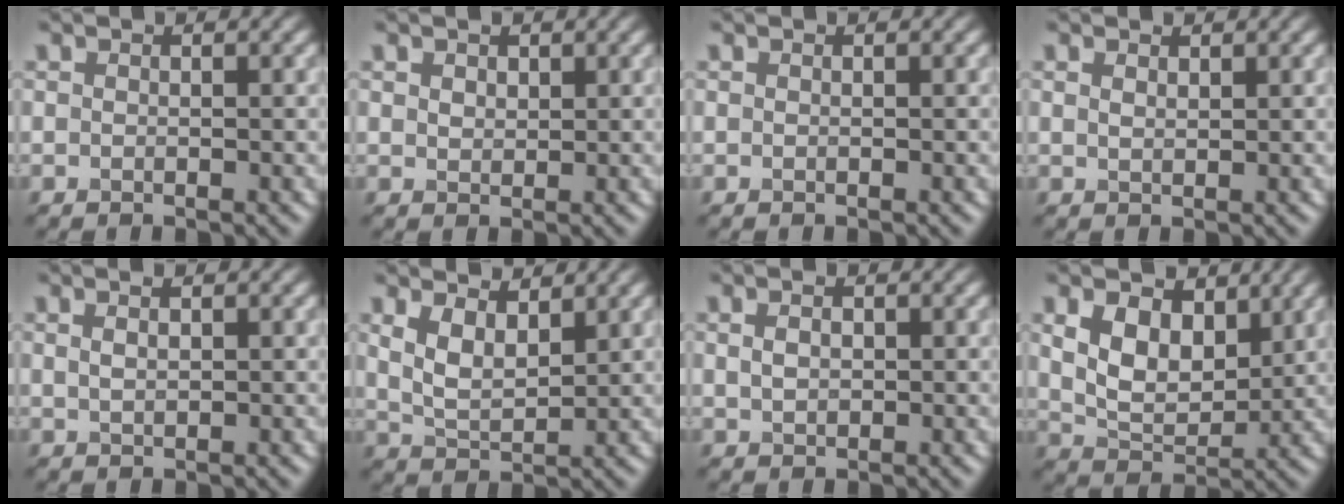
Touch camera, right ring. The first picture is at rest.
{"total": 1.5, "force": [0.9, 1.0, 0.6], "torque": [-0.012, 0.006, 0.009]}
{"total": 0.0}
{"total": 1.0, "force": [0.8, 0.4, 0.5], "torque": [-0.012, 0.002, 0.016]}
{"total": 1.4, "force": [0.6, 0.6, 1.1], "torque": [-0.024, 0.000, 0.016]}
{"total": 3.8, "force": [2.2, 1.7, 2.6], "torque": [-0.059, -0.001, 0.044]}
{"total": 1.7, "force": [0.4, 1.2, 1.2], "torque": [-0.023, 0.002, 0.011]}
{"total": 5.6, "force": [2.2, 3.5, 3.8], "torque": [-0.086, -0.006, 0.036]}